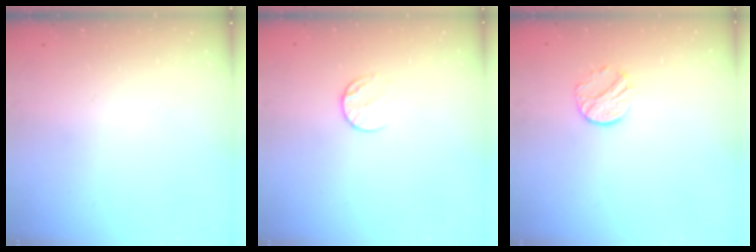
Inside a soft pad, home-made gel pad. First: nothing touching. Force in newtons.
{"total": 6.5, "press": 6.4, "slide": 0.7}
{"total": 8.3, "press": 8.3, "slide": 0.3}